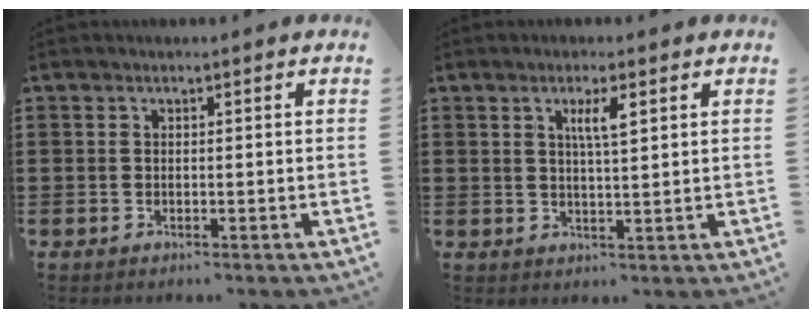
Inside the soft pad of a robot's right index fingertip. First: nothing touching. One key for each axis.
{"total": 3.5, "fx": 1.3, "fy": 0.6, "fz": 3.2, "tx": -0.066, "ty": 0.005, "tz": 0.019}